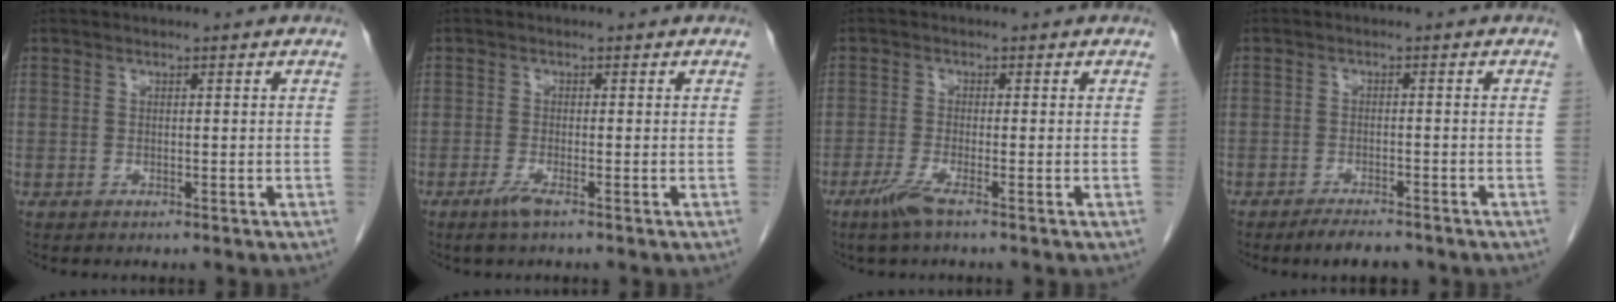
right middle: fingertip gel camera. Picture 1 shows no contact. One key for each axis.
{"total": 1.7, "fx": -1.1, "fy": 0.1, "fz": 1.3, "tx": -0.031, "ty": -0.004, "tz": -0.023}
{"total": 3.2, "fx": -2.1, "fy": 0.0, "fz": 2.5, "tx": -0.057, "ty": -0.010, "tz": -0.047}
{"total": 4.1, "fx": -3.5, "fy": 1.1, "fz": 2.0, "tx": -0.033, "ty": -0.004, "tz": -0.054}